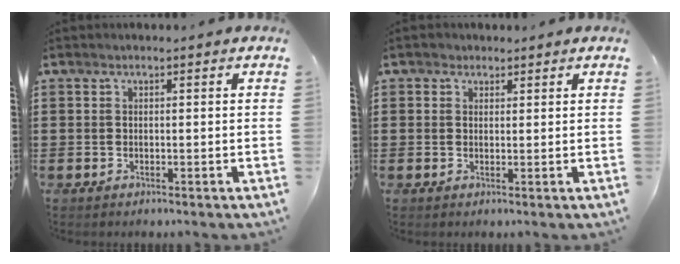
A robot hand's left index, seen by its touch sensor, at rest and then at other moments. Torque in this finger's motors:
{"motor_torque": [-0.07, -0.07, 0.03, 0.02]}